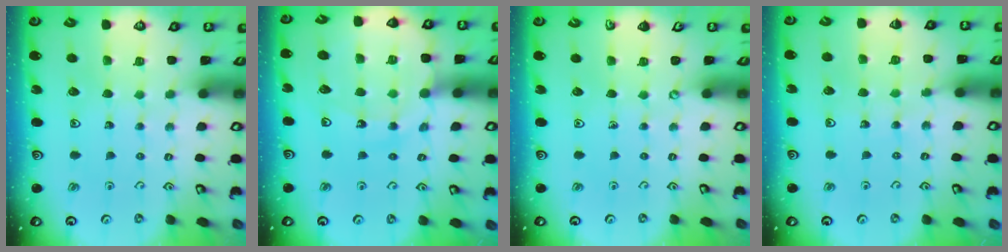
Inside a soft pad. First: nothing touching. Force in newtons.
{"total": 12.3, "press": 12.1, "slide": 1.7}
{"total": 0.0}
{"total": 3.5, "press": 3.3, "slide": 1.0}